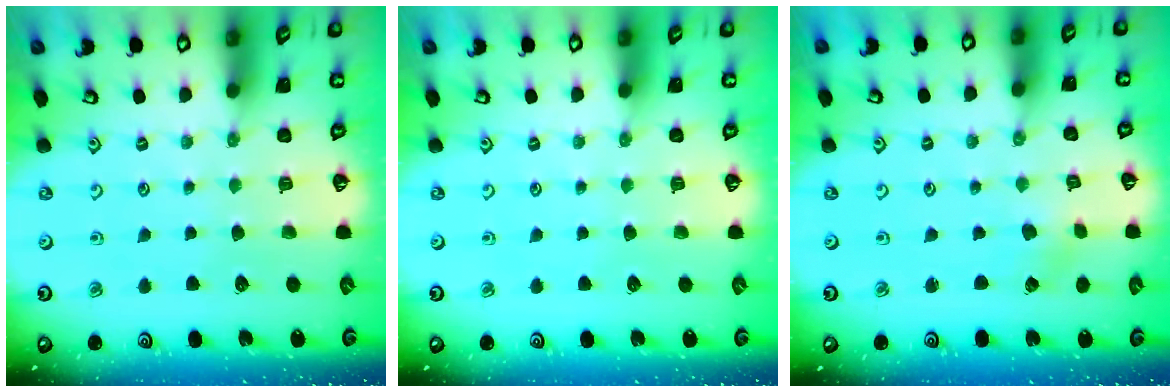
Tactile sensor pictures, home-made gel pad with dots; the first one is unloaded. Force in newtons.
{"total": 0.0}
{"total": 0.6, "press": 0.5, "slide": 0.1}